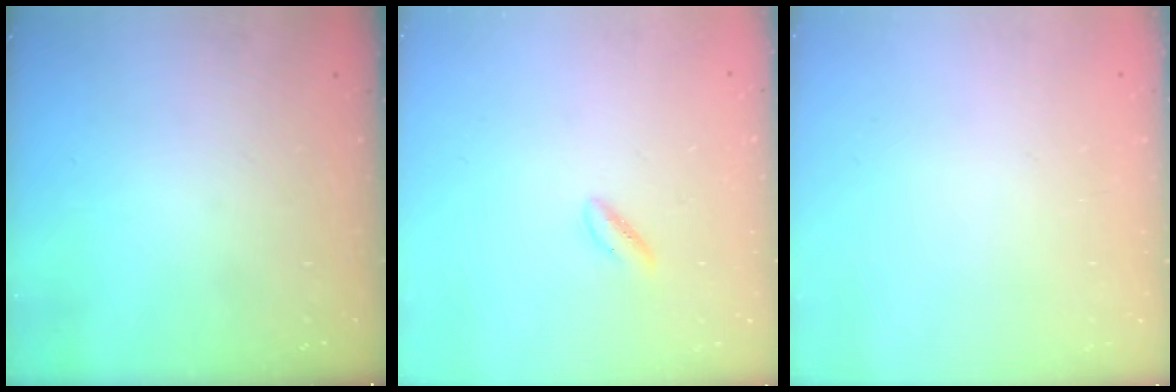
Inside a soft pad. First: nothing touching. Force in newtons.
{"total": 1.5, "press": 1.1, "slide": 1.0}
{"total": 2.1, "press": 2.1, "slide": 0.1}